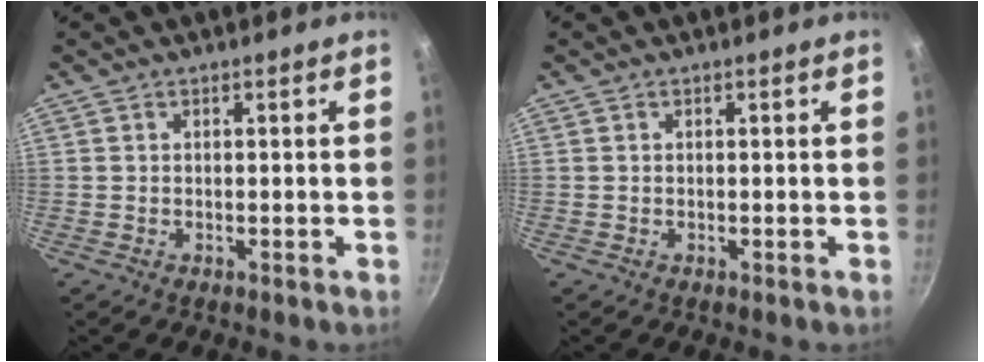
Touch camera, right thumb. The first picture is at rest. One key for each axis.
{"total": 0.0}